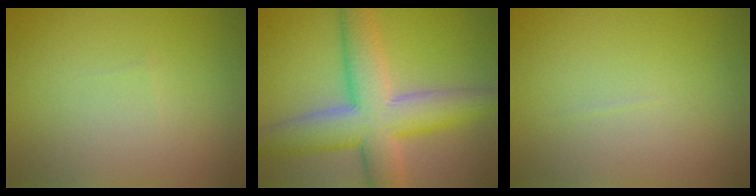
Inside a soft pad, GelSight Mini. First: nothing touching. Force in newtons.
{"total": 9.4, "press": 9.4, "slide": 0.6}
{"total": 0.0}